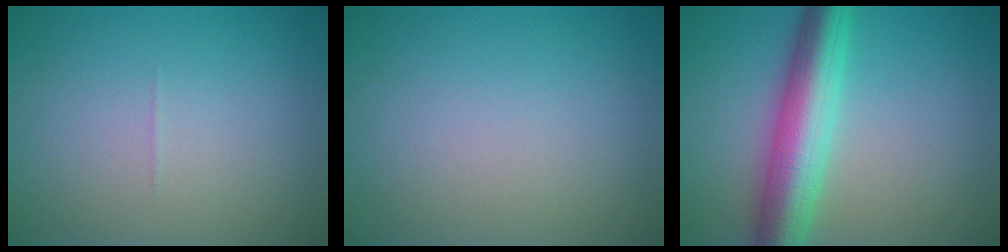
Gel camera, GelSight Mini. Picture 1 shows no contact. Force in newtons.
{"total": 0.0}
{"total": 7.6, "press": 7.6, "slide": 0.2}